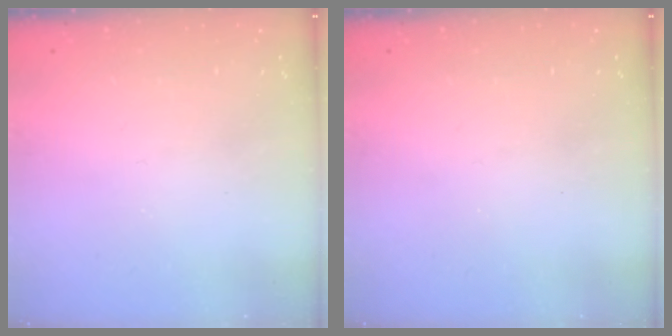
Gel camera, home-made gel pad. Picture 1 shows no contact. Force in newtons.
{"total": 0.0}